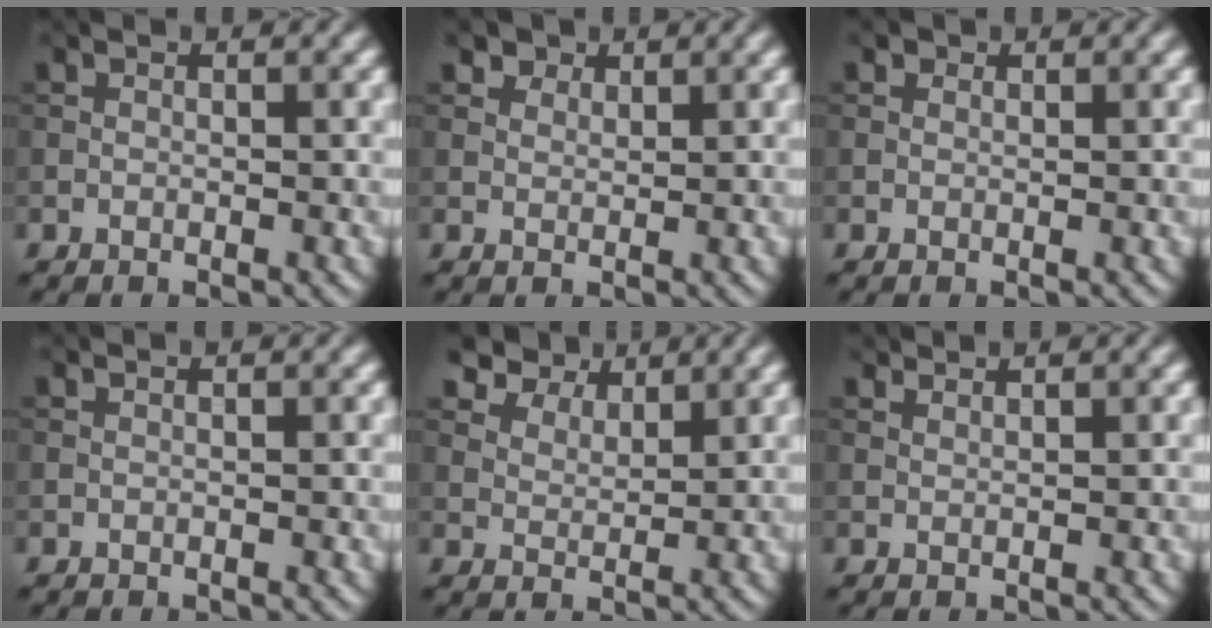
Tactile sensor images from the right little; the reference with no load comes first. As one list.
[{"total": 1.0, "force": [0.6, -0.1, -0.8], "torque": [-0.008, -0.016, 0.047]}, {"total": 1.5, "force": [-0.3, -0.9, -1.1], "torque": [-0.004, -0.010, 0.020]}, {"total": 0.8, "force": [0.6, 0.4, 0.5], "torque": [-0.007, 0.006, 0.005]}, {"total": 4.8, "force": [4.3, 1.6, 1.2], "torque": [-0.057, -0.016, 0.111]}, {"total": 1.0, "force": [0.7, -0.6, -0.4], "torque": [0.001, -0.016, 0.026]}]